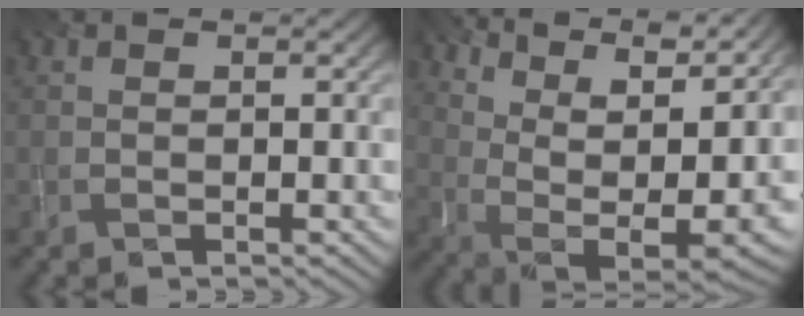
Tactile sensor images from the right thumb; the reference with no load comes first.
{"total": 14.8, "force": [8.4, 6.1, 10.6], "torque": [-0.169, 0.021, 0.123]}